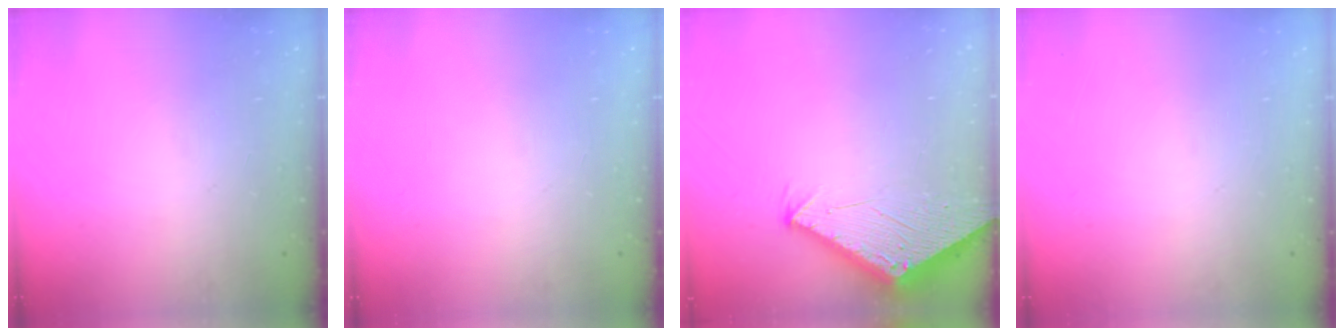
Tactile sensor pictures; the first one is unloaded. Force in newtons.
{"total": 0.0}
{"total": 2.8, "press": 2.8, "slide": 0.1}
{"total": 0.0}